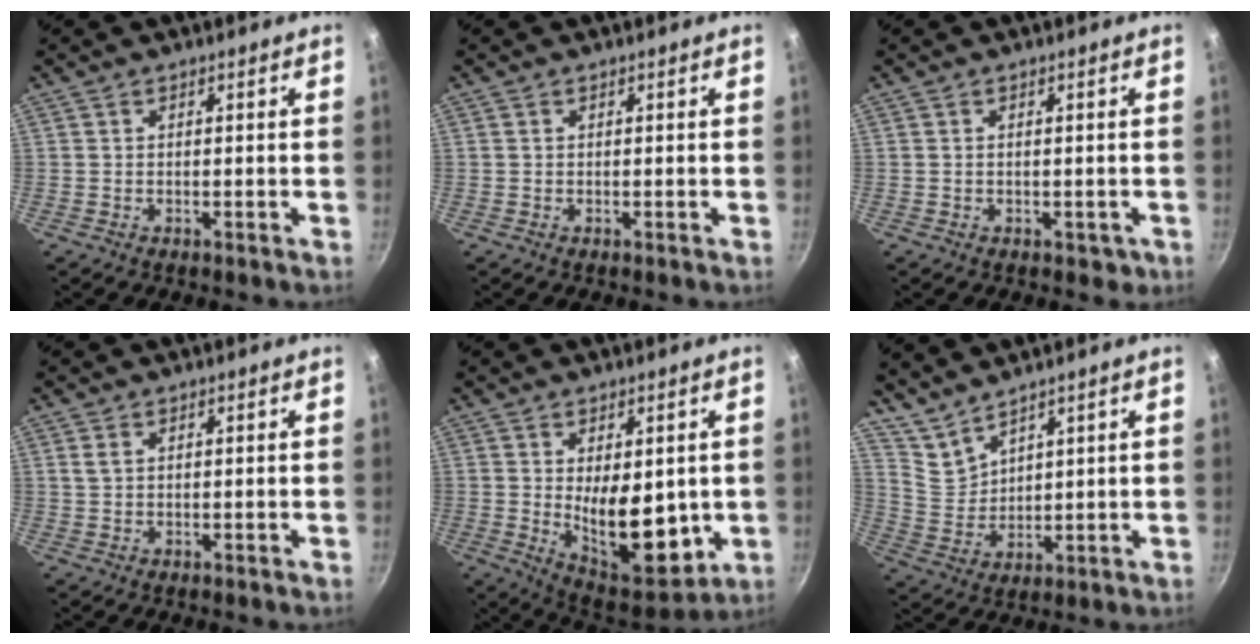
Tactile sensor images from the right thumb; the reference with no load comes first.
{"total": 0.0}
{"total": 2.0, "force": [-0.5, 1.4, 1.4], "torque": [-0.013, -0.001, -0.004]}
{"total": 1.7, "force": [0.6, 1.1, 1.1], "torque": [-0.019, 0.001, 0.013]}
{"total": 15.1, "force": [-0.3, 8.0, 12.8], "torque": [-0.151, -0.037, 0.017]}
{"total": 5.9, "force": [5.3, 2.3, 1.4], "torque": [-0.022, -0.033, 0.123]}